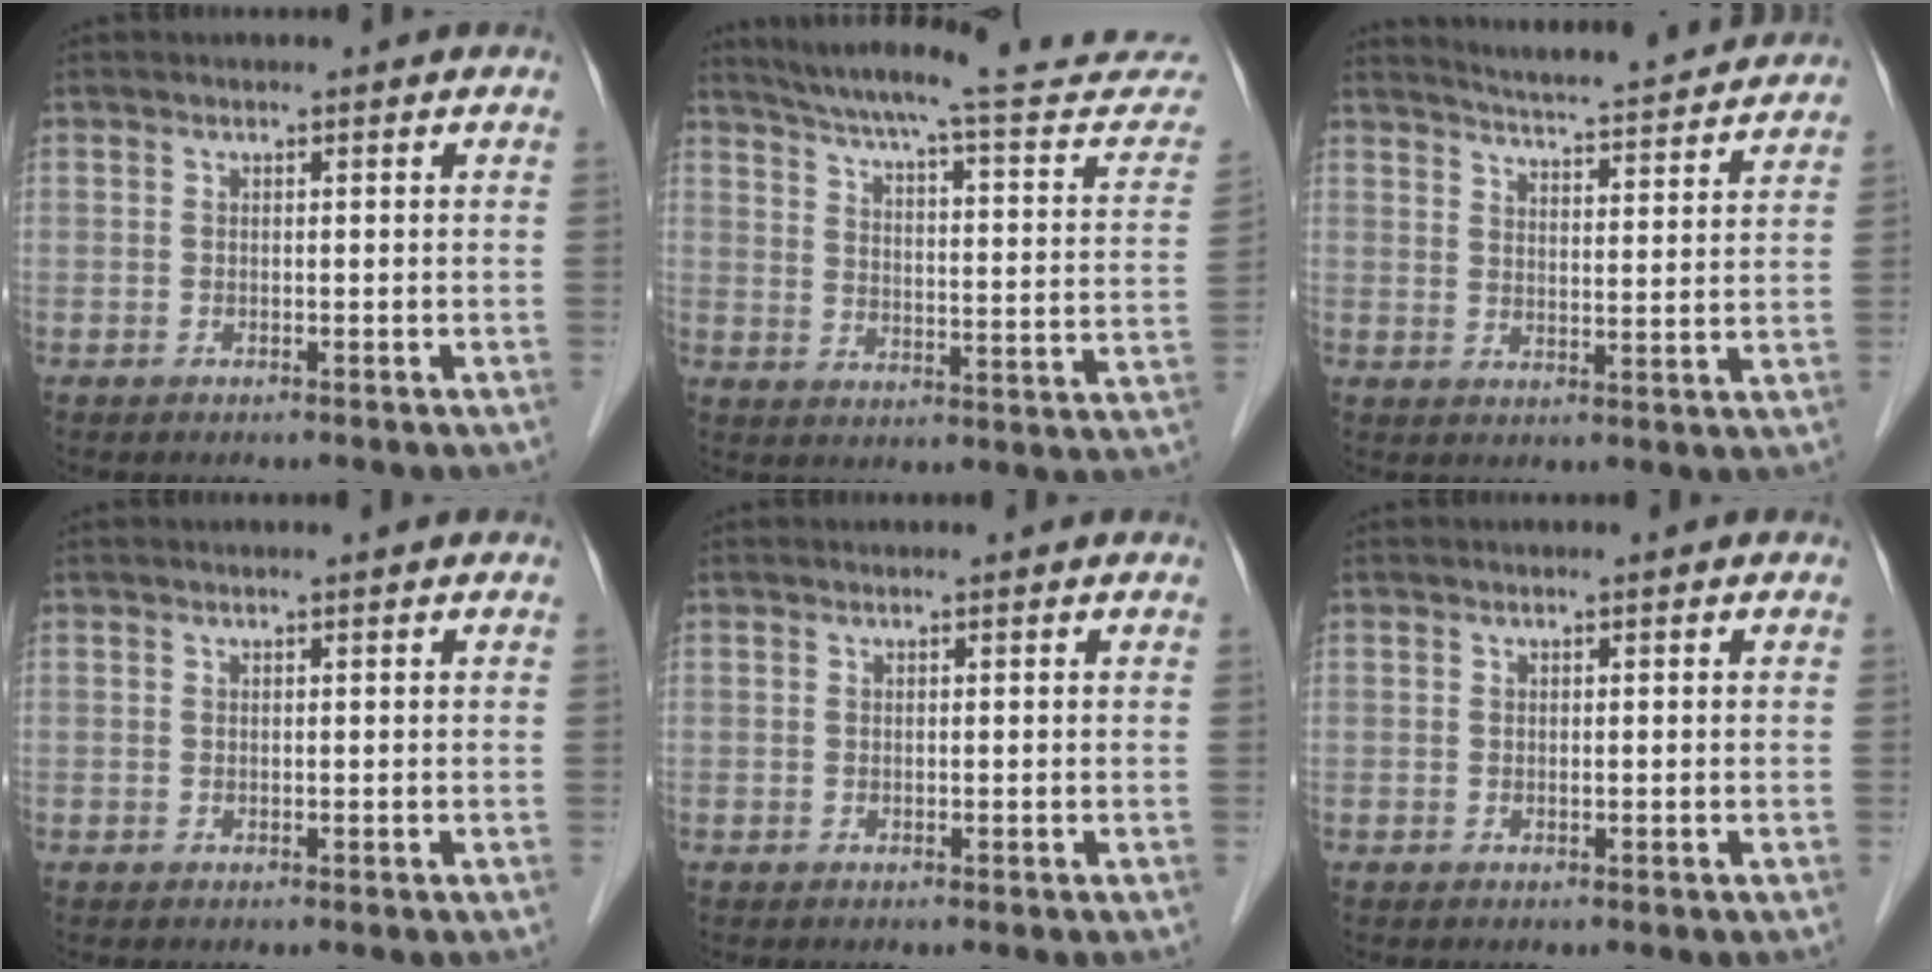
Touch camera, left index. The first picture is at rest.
{"total": 25.9, "force": [23.9, 1.6, 10.1], "torque": [-0.150, -0.068, 0.300]}
{"total": 15.4, "force": [14.6, 0.6, 4.8], "torque": [-0.079, -0.007, 0.189]}
{"total": 0.5, "force": [0.4, -0.1, 0.3], "torque": [-0.008, 0.001, 0.013]}
{"total": 0.5, "force": [0.5, 0.0, 0.1], "torque": [-0.001, 0.004, 0.007]}
{"total": 0.0}